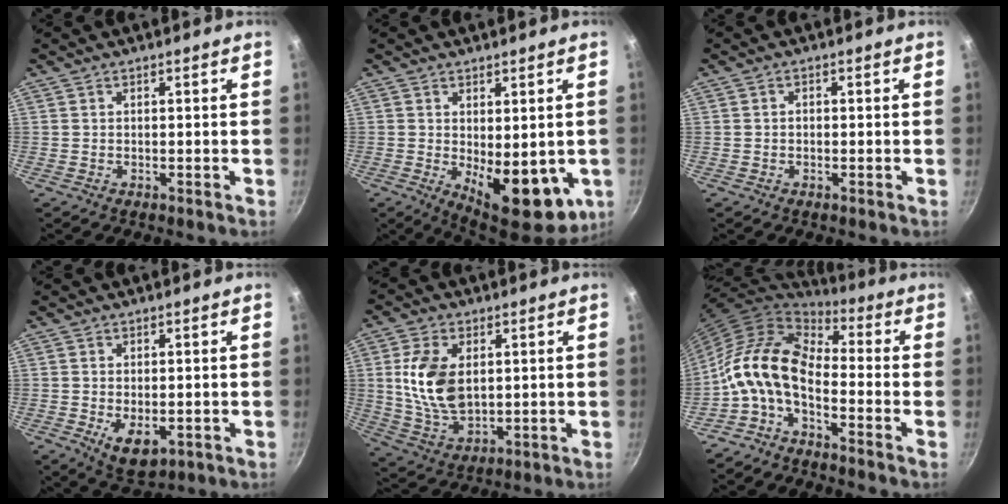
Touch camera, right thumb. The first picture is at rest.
{"total": 14.3, "force": [-2.4, 6.6, 12.5], "torque": [-0.142, -0.022, -0.016]}
{"total": 0.8, "force": [-0.3, 0.6, 0.4], "torque": [-0.006, 0.004, -0.005]}
{"total": 6.6, "force": [-1.4, 3.8, 5.2], "torque": [-0.076, -0.013, -0.010]}
{"total": 12.7, "force": [2.0, 7.8, 9.7], "torque": [-0.173, -0.017, 0.045]}
{"total": 13.1, "force": [-3.4, 7.2, 10.3], "torque": [-0.189, 0.041, -0.083]}